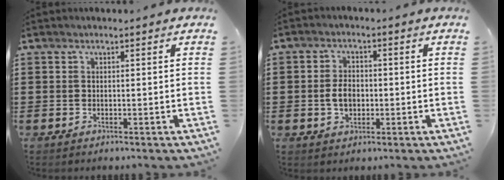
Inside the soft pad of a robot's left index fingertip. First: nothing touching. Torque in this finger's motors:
{"motor_torque": [1.02, 0.23, 0.44, 0.06]}